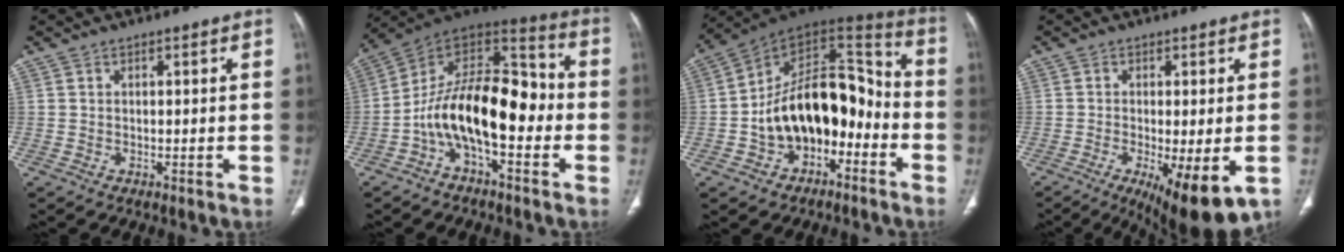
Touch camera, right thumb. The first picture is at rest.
{"total": 18.8, "force": [-4.1, 9.4, 15.8], "torque": [-0.241, 0.075, -0.078]}
{"total": 20.0, "force": [-5.4, 12.7, 14.5], "torque": [-0.193, 0.081, -0.084]}
{"total": 11.6, "force": [-4.4, 3.3, 10.2], "torque": [-0.149, -0.020, -0.059]}